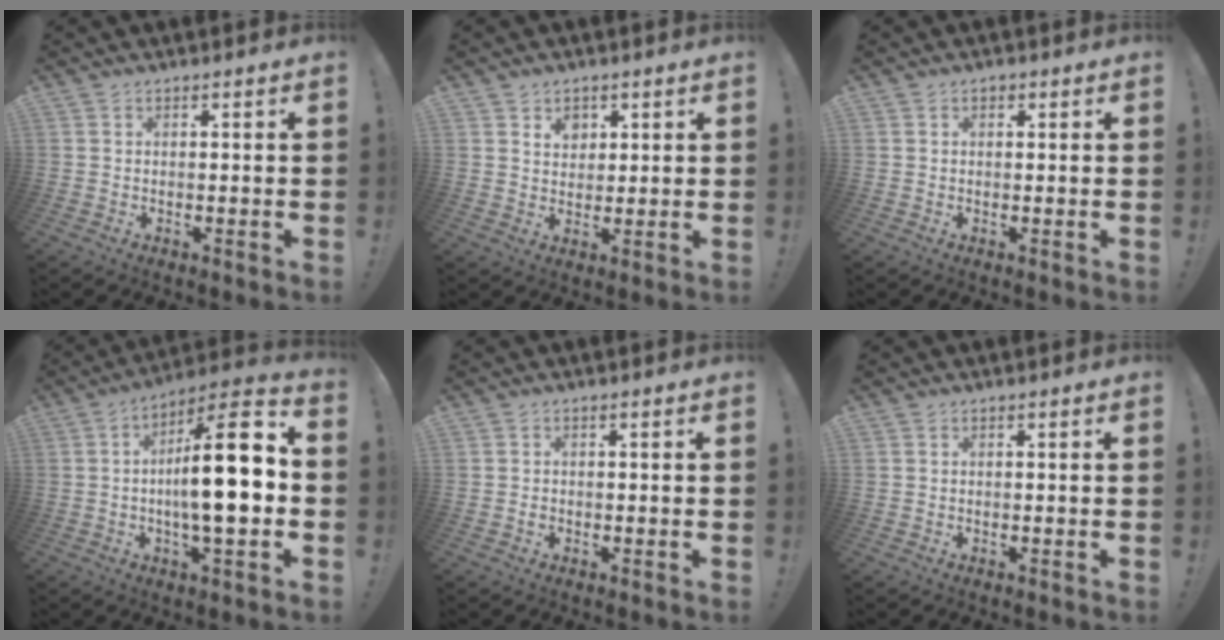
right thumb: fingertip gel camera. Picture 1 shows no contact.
{"total": 4.4, "force": [2.3, 3.5, 1.4], "torque": [-0.015, -0.008, 0.038]}
{"total": 0.8, "force": [0.2, 0.7, 0.3], "torque": [-0.007, 0.002, 0.003]}
{"total": 18.8, "force": [-1.3, 4.9, 18.1], "torque": [-0.293, 0.006, -0.030]}
{"total": 0.8, "force": [-0.5, 0.5, 0.3], "torque": [-0.010, 0.002, -0.008]}
{"total": 0.0}